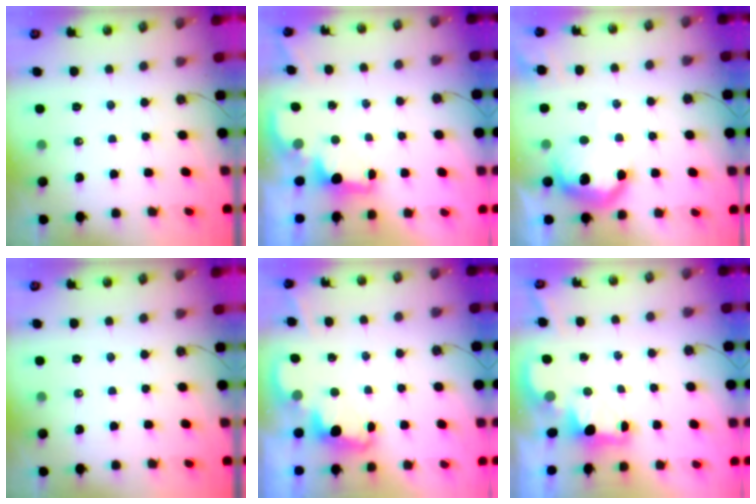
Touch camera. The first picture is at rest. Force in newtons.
{"total": 1.6, "press": 1.4, "slide": 0.7}
{"total": 13.5, "press": 13.4, "slide": 1.1}
{"total": 0.0}
{"total": 2.3, "press": 2.2, "slide": 0.6}
{"total": 1.9, "press": 1.8, "slide": 0.7}